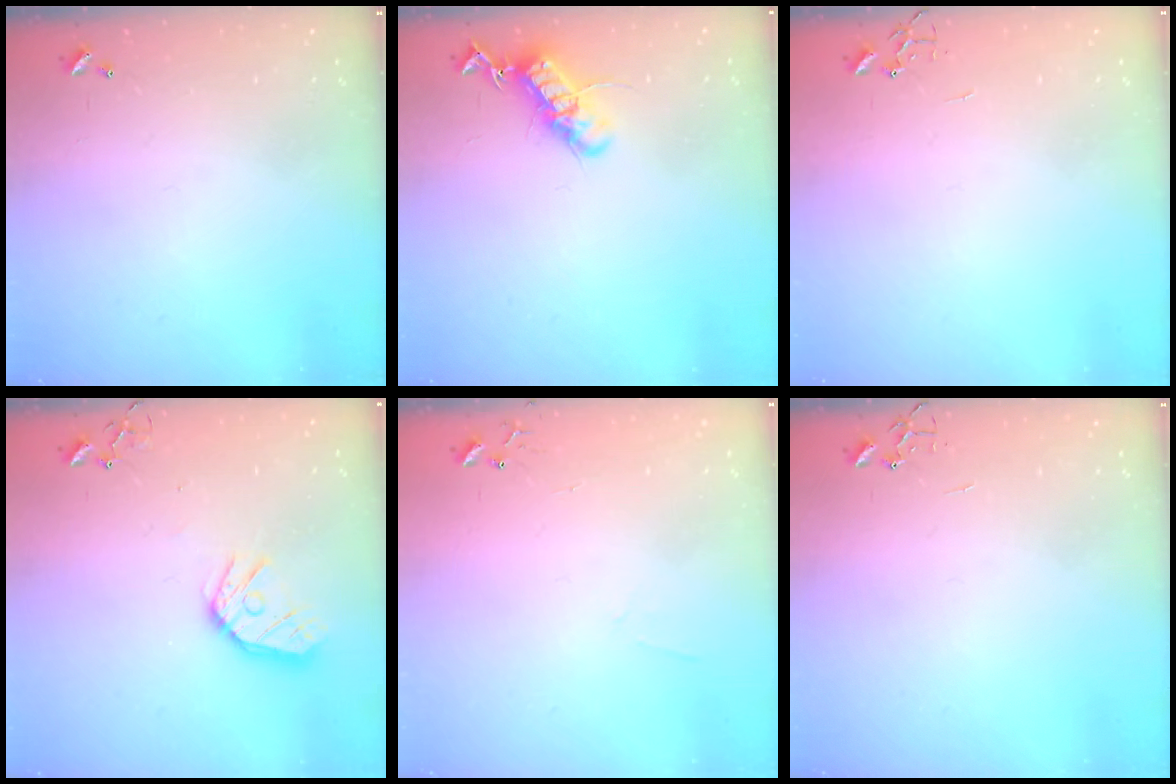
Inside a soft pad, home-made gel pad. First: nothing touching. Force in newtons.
{"total": 13.8, "press": 13.8, "slide": 0.7}
{"total": 0.0}
{"total": 12.6, "press": 12.5, "slide": 1.4}
{"total": 4.4, "press": 4.4, "slide": 0.4}
{"total": 0.0}